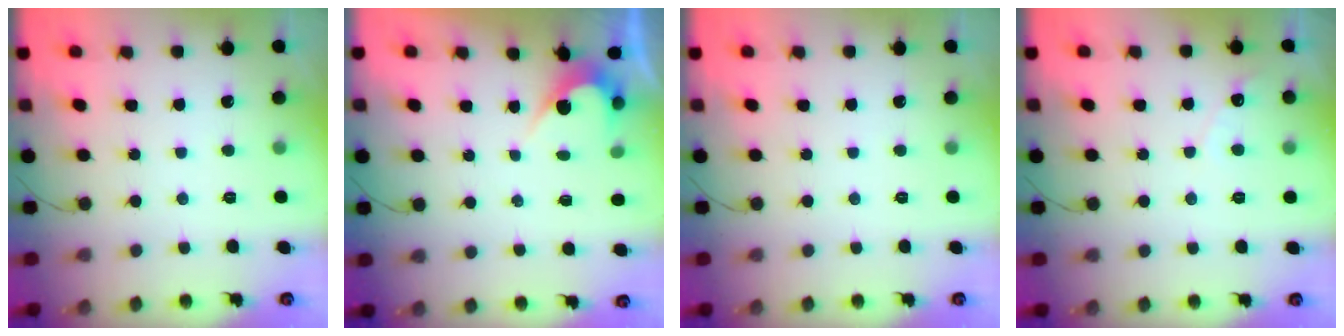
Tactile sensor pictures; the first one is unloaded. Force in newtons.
{"total": 2.4, "press": 2.4, "slide": 0.1}
{"total": 0.0}
{"total": 3.2, "press": 3.2, "slide": 0.3}